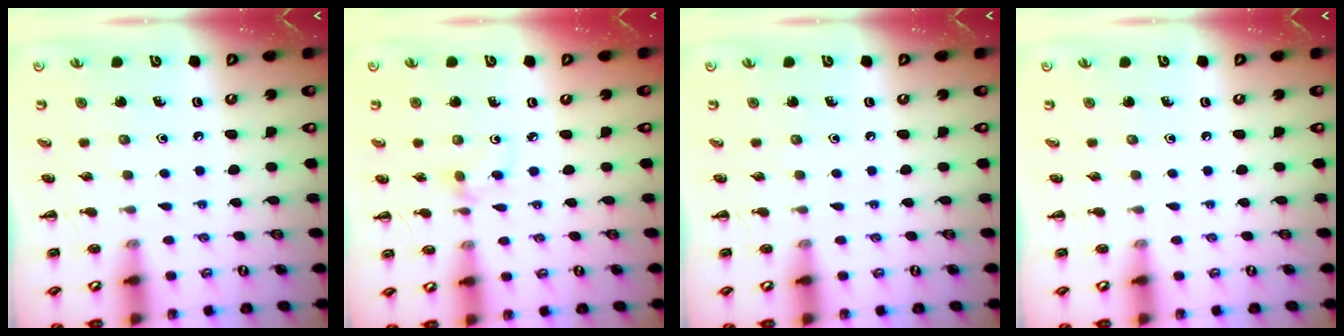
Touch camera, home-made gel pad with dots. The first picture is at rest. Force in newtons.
{"total": 2.7, "press": 2.4, "slide": 1.1}
{"total": 0.0}
{"total": 0.0}